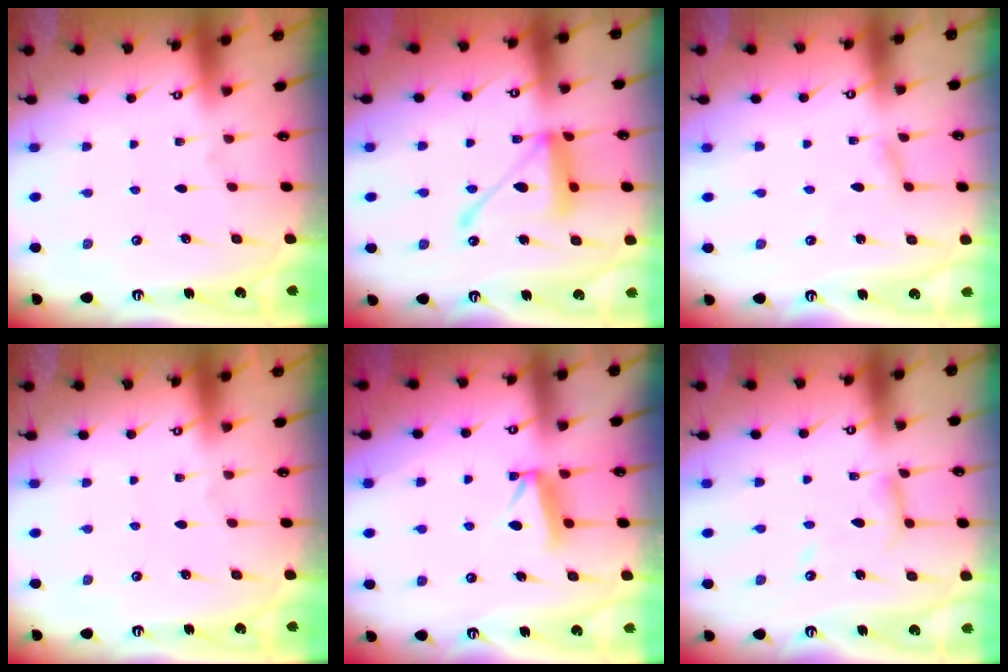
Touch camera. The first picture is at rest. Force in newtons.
{"total": 14.0, "press": 14.0, "slide": 1.2}
{"total": 2.5, "press": 2.5, "slide": 0.1}
{"total": 0.0}
{"total": 7.3, "press": 7.3, "slide": 0.7}
{"total": 9.0, "press": 8.9, "slide": 0.7}